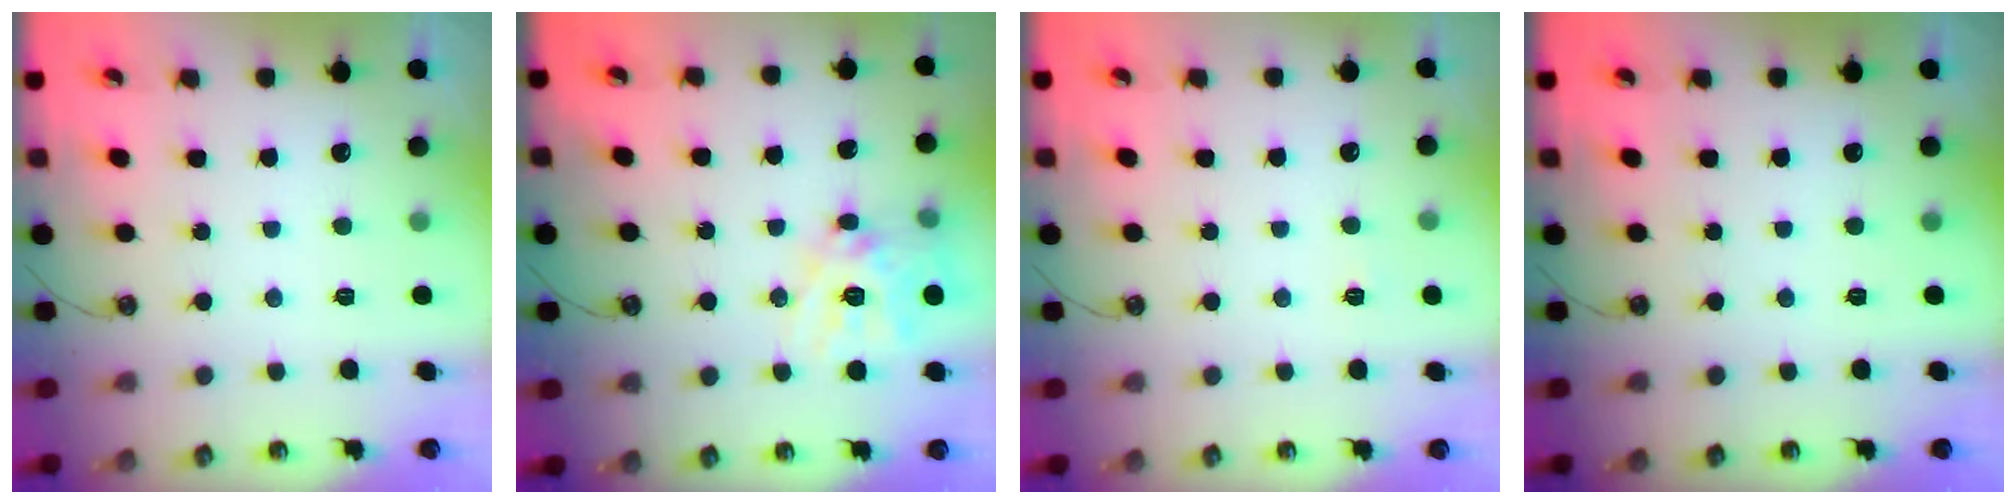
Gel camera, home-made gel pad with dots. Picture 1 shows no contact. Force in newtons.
{"total": 14.9, "press": 14.8, "slide": 1.3}
{"total": 2.4, "press": 2.4, "slide": 0.4}
{"total": 0.0}